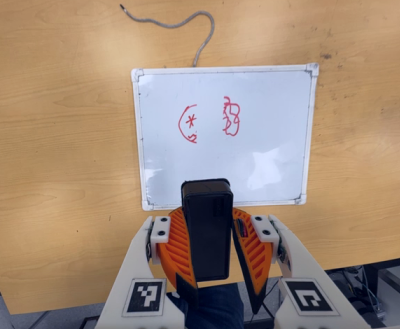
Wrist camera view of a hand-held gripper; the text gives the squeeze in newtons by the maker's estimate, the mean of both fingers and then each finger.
{"total": 10.0, "left": 9.7, "right": 10.4}